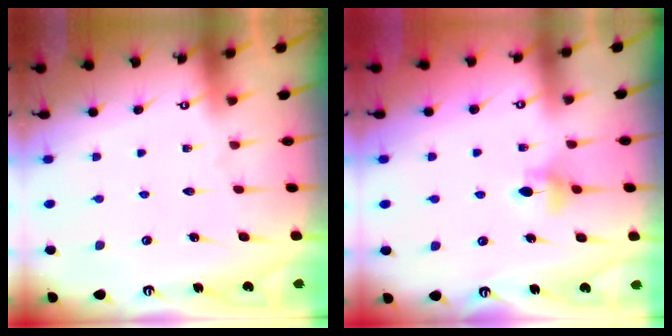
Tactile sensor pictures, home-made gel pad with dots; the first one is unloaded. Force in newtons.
{"total": 5.7, "press": 5.6, "slide": 1.0}